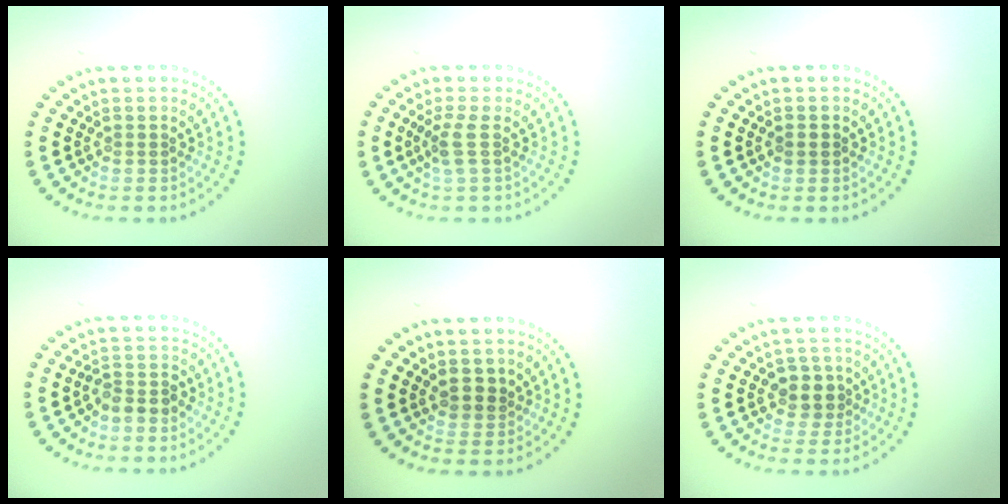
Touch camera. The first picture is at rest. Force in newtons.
{"total": 1.9, "press": 1.4, "slide": 1.2}
{"total": 1.1, "press": 1.1, "slide": 0.2}
{"total": 2.2, "press": 2.1, "slide": 0.8}
{"total": 2.0, "press": 1.8, "slide": 0.9}
{"total": 2.4, "press": 2.3, "slide": 0.9}